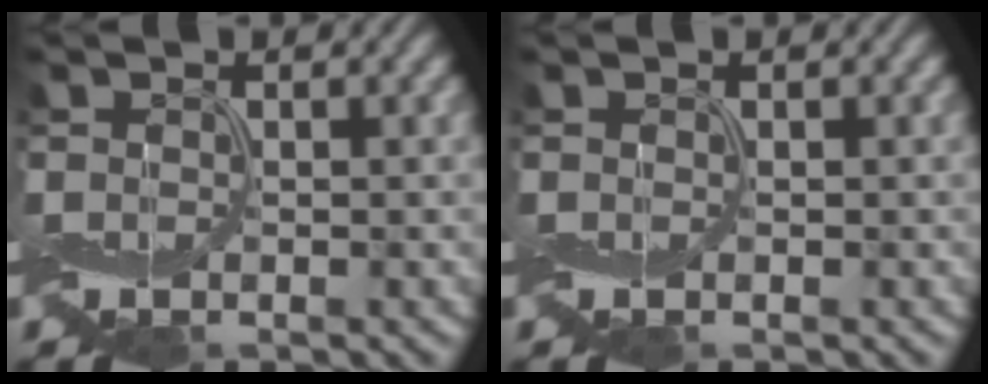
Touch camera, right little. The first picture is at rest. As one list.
[{"total": 0.0}]